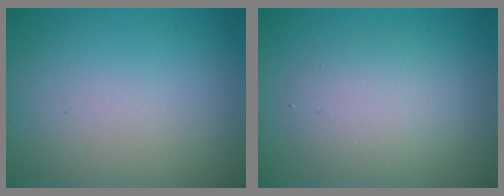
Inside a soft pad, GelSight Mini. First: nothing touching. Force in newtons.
{"total": 3.5, "press": 3.4, "slide": 0.4}